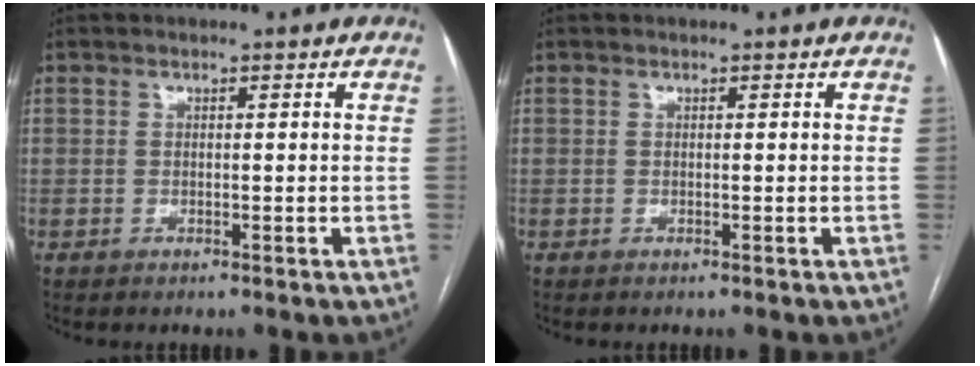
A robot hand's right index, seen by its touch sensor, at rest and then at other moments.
{"total": 0.0}